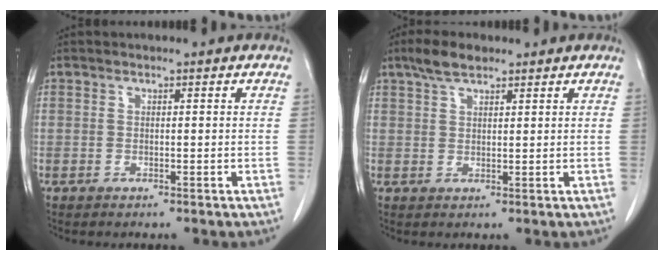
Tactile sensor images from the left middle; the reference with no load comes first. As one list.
[{"total": 4.0, "force": [3.0, 1.2, 2.3], "torque": [-0.055, 0.010, 0.058]}]